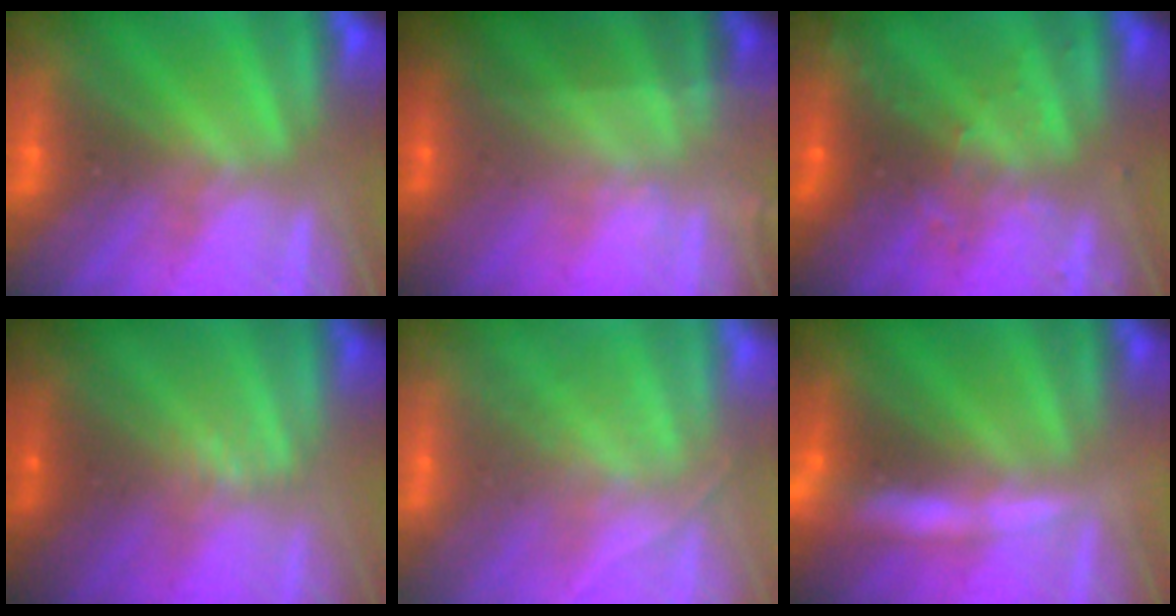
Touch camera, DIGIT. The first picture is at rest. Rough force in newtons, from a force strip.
{"total": 1.8}
{"total": 3.0}
{"total": 2.3}
{"total": 1.7}
{"total": 8.9}